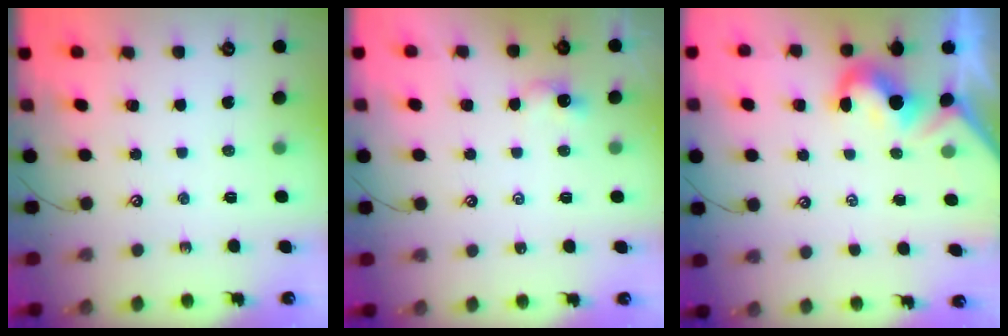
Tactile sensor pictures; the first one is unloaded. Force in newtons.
{"total": 1.1, "press": 1.1, "slide": 0.2}
{"total": 1.9, "press": 1.7, "slide": 0.8}